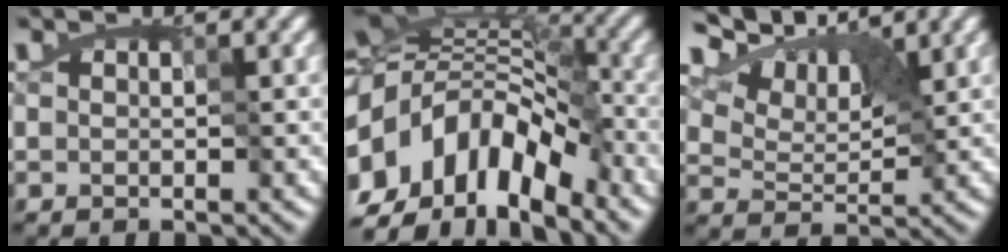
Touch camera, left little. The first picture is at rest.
{"total": 14.3, "force": [-8.1, 8.2, 8.5], "torque": [-0.176, -0.010, -0.150]}
{"total": 7.2, "force": [5.1, 3.4, 3.8], "torque": [-0.098, 0.007, 0.081]}